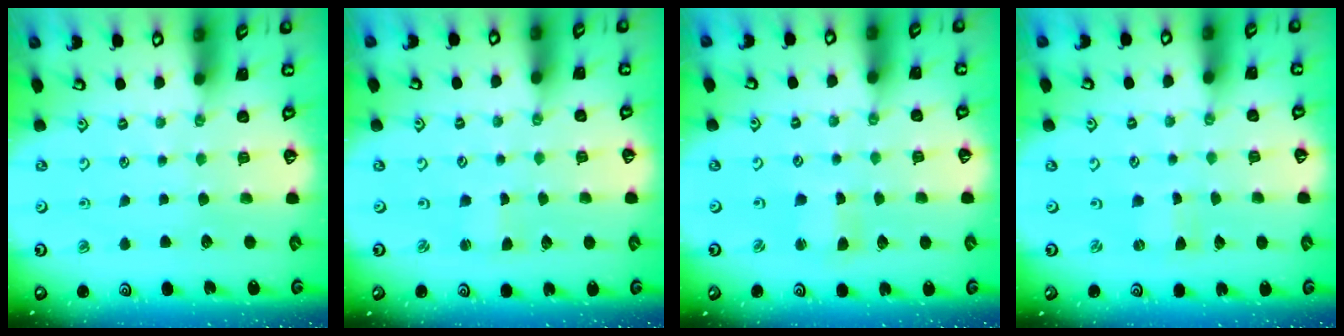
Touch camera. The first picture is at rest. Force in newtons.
{"total": 0.6, "press": 0.6, "slide": 0.0}
{"total": 2.1, "press": 2.1, "slide": 0.3}
{"total": 0.0}